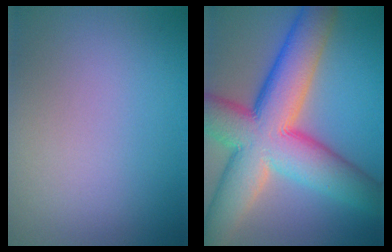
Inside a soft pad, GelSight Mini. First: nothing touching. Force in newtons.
{"total": 14.1, "press": 14.1, "slide": 0.8}